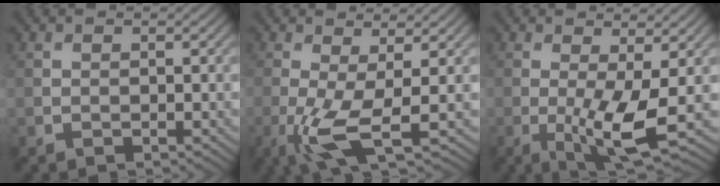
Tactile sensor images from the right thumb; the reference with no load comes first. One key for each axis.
{"total": 6.0, "fx": -1.2, "fy": 1.3, "fz": 5.7, "tx": -0.130, "ty": -0.008, "tz": -0.028}
{"total": 6.6, "fx": -0.9, "fy": 1.4, "fz": 6.4, "tx": -0.122, "ty": -0.009, "tz": -0.016}